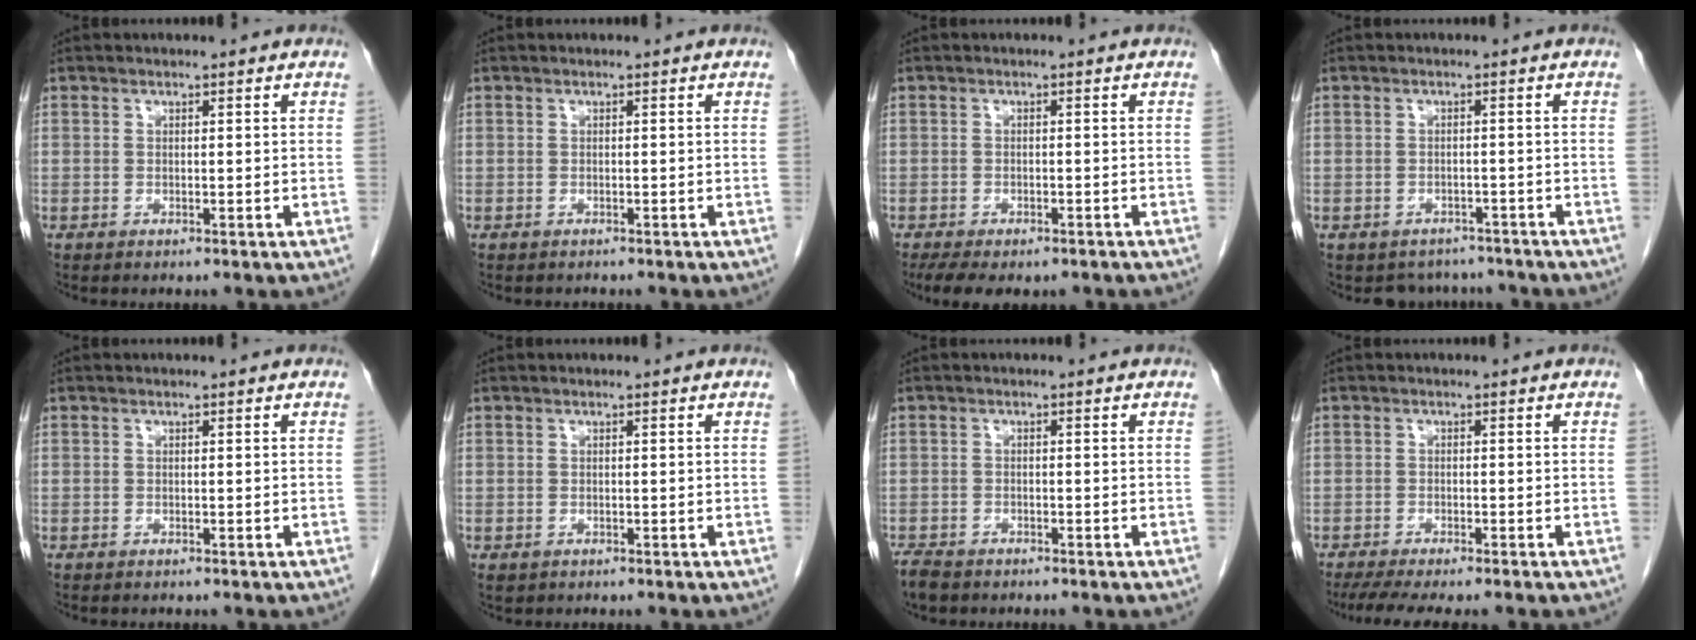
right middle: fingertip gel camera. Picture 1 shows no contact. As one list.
[{"total": 0.5, "force": [-0.5, 0.1, 0.0], "torque": [-0.009, -0.002, -0.009]}, {"total": 7.6, "force": [-5.7, 3.1, 4.0], "torque": [-0.060, -0.011, -0.080]}, {"total": 4.6, "force": [-4.1, 2.2, -0.3], "torque": [0.007, 0.011, -0.050]}, {"total": 0.0}, {"total": 0.6, "force": [-0.2, 0.5, 0.2], "torque": [-0.011, 0.000, 0.003]}, {"total": 3.3, "force": [-2.8, 1.3, 1.1], "torque": [-0.028, -0.007, -0.047]}, {"total": 8.1, "force": [-6.7, 1.0, 4.5], "torque": [-0.064, -0.012, -0.102]}]